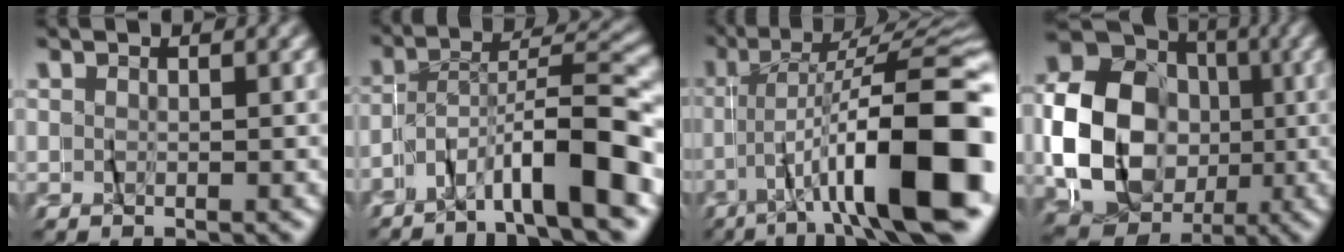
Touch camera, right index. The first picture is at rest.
{"total": 7.7, "force": [-4.9, 2.2, 5.6], "torque": [-0.080, 0.007, -0.086]}
{"total": 14.0, "force": [-5.0, 3.4, 12.6], "torque": [-0.174, -0.013, -0.068]}
{"total": 15.6, "force": [-0.8, 13.2, 8.2], "torque": [-0.176, -0.021, -0.018]}